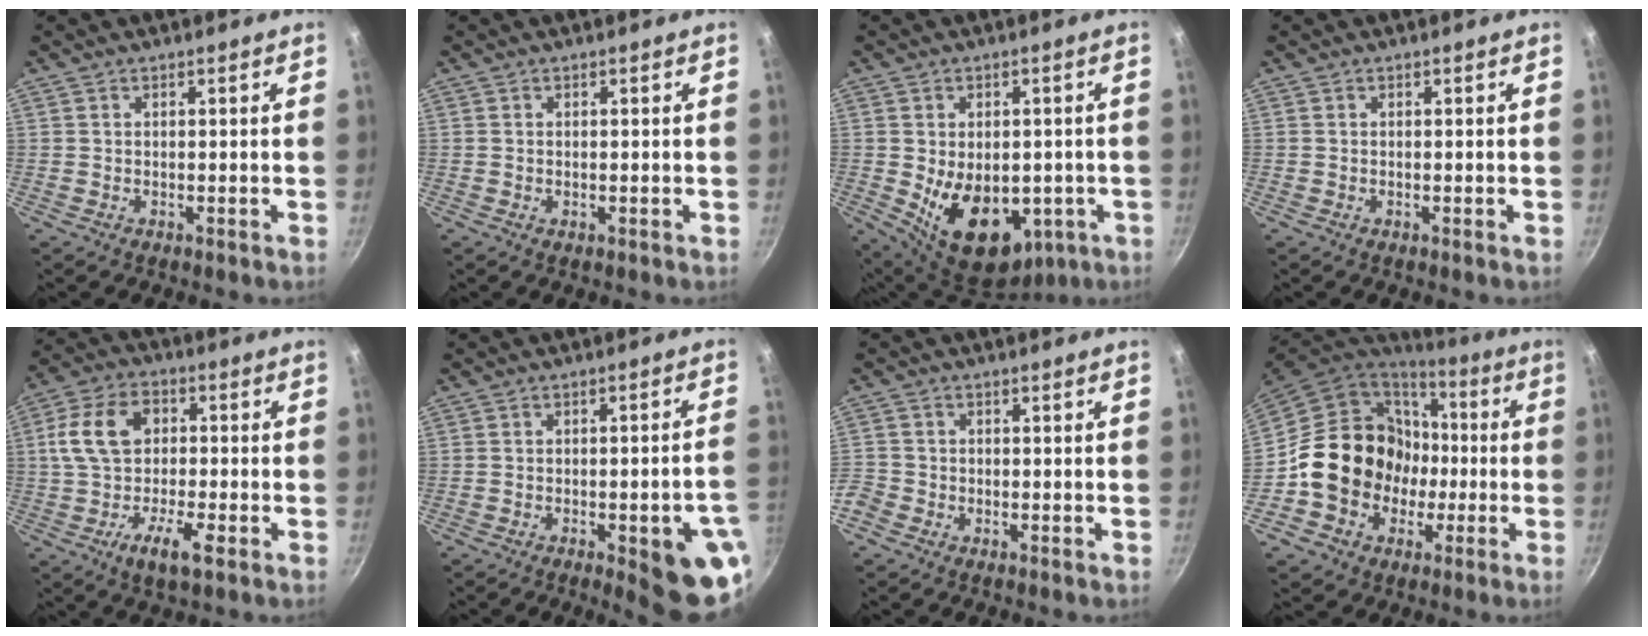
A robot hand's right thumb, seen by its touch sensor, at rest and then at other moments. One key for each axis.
{"total": 0.5, "fx": -0.1, "fy": 0.3, "fz": 0.5, "tx": -0.006, "ty": 0.000, "tz": -0.002}
{"total": 16.1, "fx": -3.1, "fy": 10.6, "fz": 11.6, "tx": -0.147, "ty": -0.013, "tz": -0.020}
{"total": 0.0}
{"total": 12.6, "fx": -2.2, "fy": 7.2, "fz": 10.1, "tx": -0.175, "ty": 0.027, "tz": -0.060}
{"total": 13.4, "fx": -4.7, "fy": 3.6, "fz": 12.0, "tx": -0.118, "ty": 0.022, "tz": -0.054}
{"total": 4.5, "fx": -2.3, "fy": 3.6, "fz": 1.6, "tx": -0.041, "ty": 0.014, "tz": -0.052}
{"total": 18.4, "fx": -1.8, "fy": 16.4, "fz": 8.1, "tx": -0.104, "ty": 0.044, "tz": -0.018}